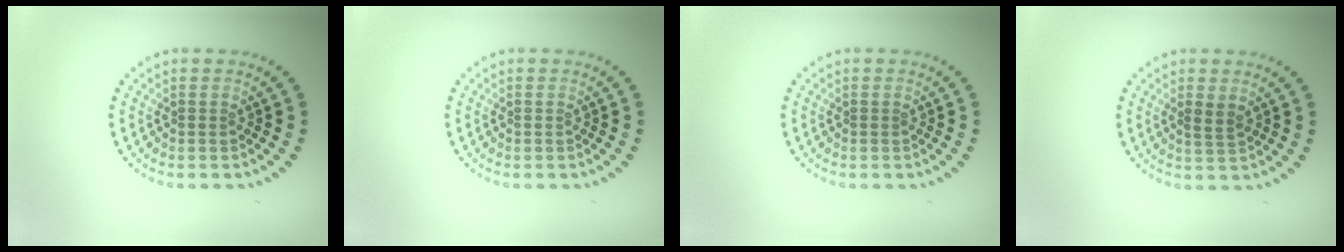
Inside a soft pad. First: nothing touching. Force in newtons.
{"total": 0.0}
{"total": 0.0}
{"total": 0.8, "press": 0.6, "slide": 0.6}